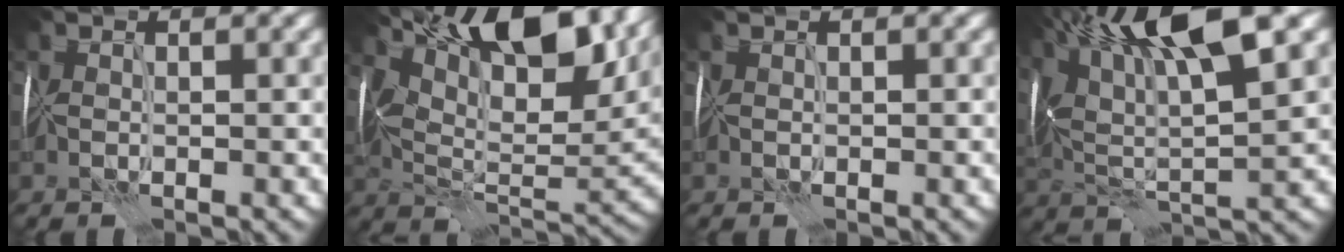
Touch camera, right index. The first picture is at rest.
{"total": 14.7, "force": [6.8, 6.9, 11.0], "torque": [-0.198, 0.029, 0.119]}
{"total": 0.0}
{"total": 11.7, "force": [5.7, 3.2, 9.6], "torque": [-0.184, 0.024, 0.094]}